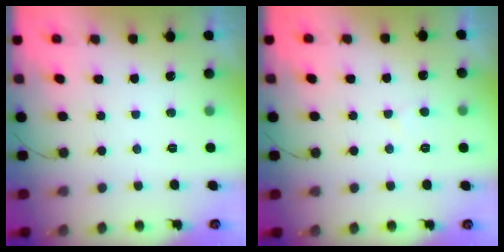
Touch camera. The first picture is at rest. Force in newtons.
{"total": 2.2, "press": 2.2, "slide": 0.2}